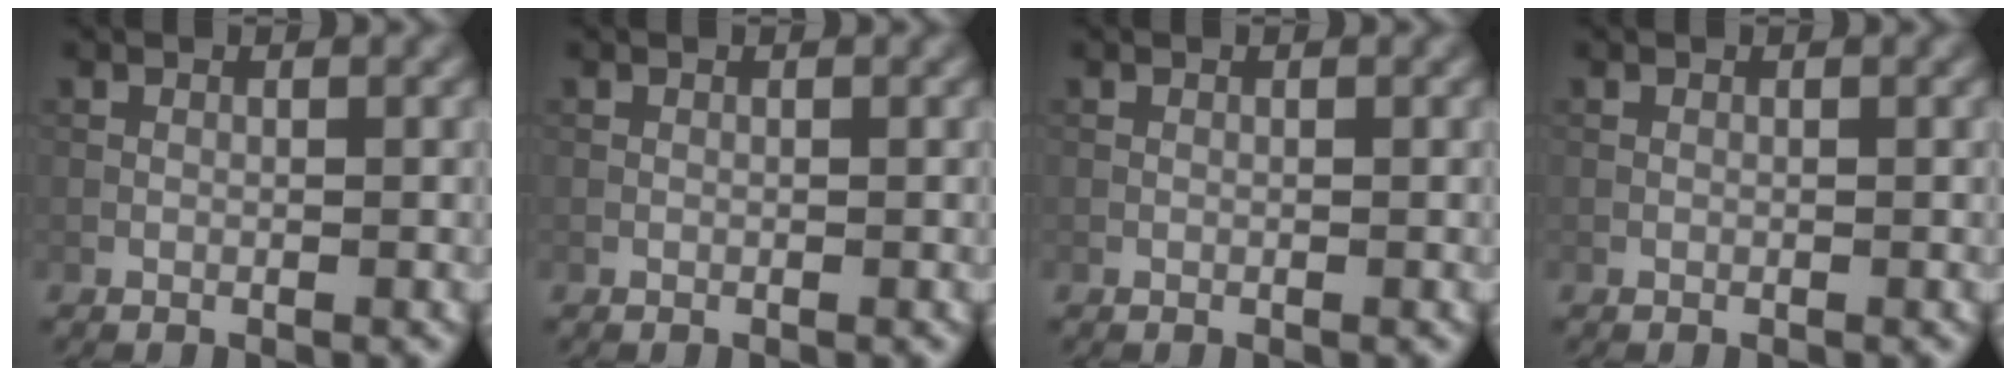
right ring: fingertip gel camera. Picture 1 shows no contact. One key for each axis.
{"total": 0.0}
{"total": 0.0}
{"total": 0.0}